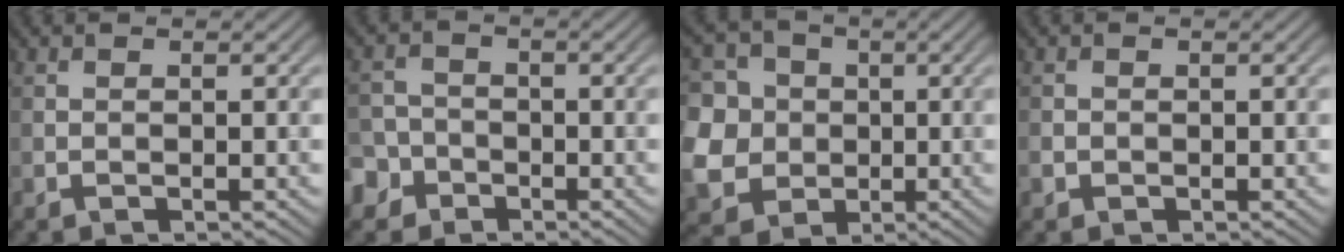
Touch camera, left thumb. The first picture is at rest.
{"total": 4.5, "force": [-2.7, 3.4, 1.1], "torque": [-0.014, -0.003, -0.062]}
{"total": 12.0, "force": [0.5, 11.0, 4.8], "torque": [-0.188, 0.006, -0.011]}
{"total": 1.1, "force": [-0.4, 1.0, 0.3], "torque": [-0.008, -0.006, -0.010]}